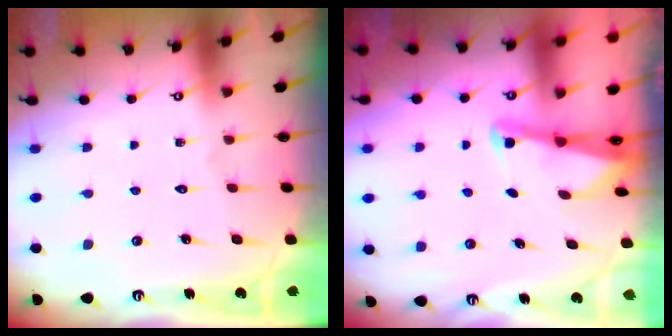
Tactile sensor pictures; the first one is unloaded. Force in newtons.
{"total": 2.0, "press": 2.0, "slide": 0.3}